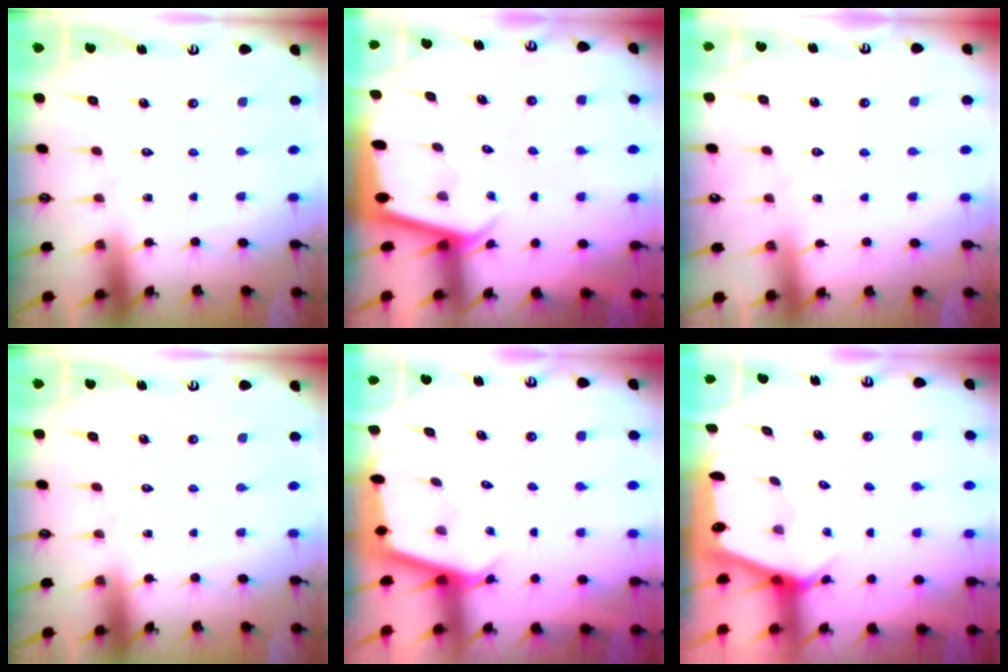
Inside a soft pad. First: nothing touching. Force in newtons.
{"total": 2.1, "press": 2.1, "slide": 0.1}
{"total": 1.9, "press": 1.9, "slide": 0.3}
{"total": 0.0}
{"total": 2.4, "press": 2.4, "slide": 0.2}
{"total": 2.5, "press": 2.4, "slide": 0.3}